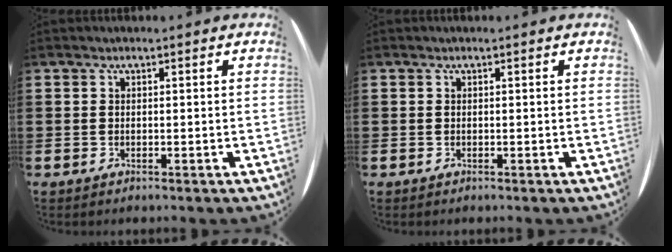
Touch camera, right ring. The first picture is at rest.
{"total": 0.0}